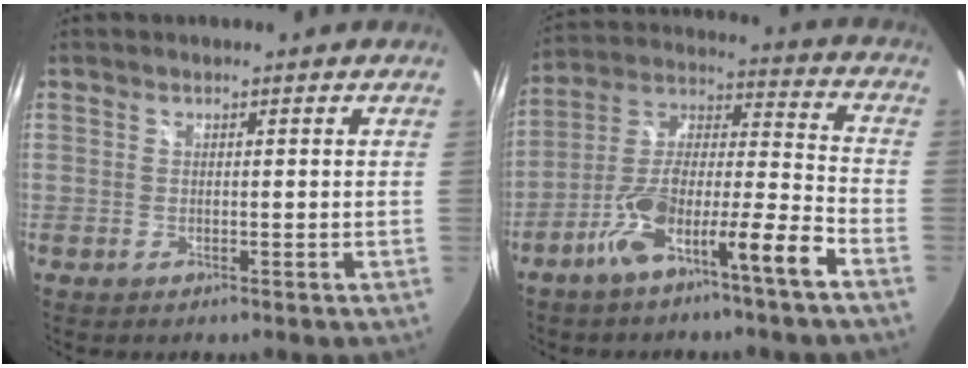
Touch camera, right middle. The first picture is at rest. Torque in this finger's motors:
{"motor_torque": [1.44, -0.70, 0.87, 0.21]}